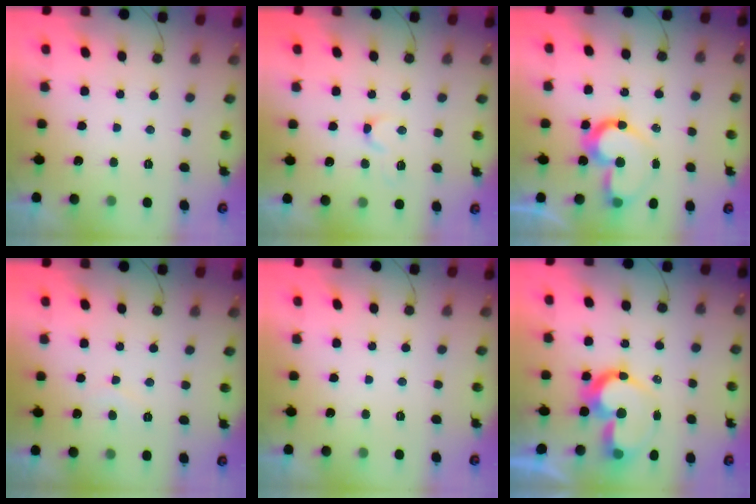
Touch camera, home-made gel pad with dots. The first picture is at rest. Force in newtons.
{"total": 3.9, "press": 3.9, "slide": 0.4}
{"total": 13.1, "press": 13.0, "slide": 2.1}
{"total": 4.1, "press": 4.1, "slide": 0.4}
{"total": 0.0}
{"total": 12.6, "press": 12.3, "slide": 2.5}